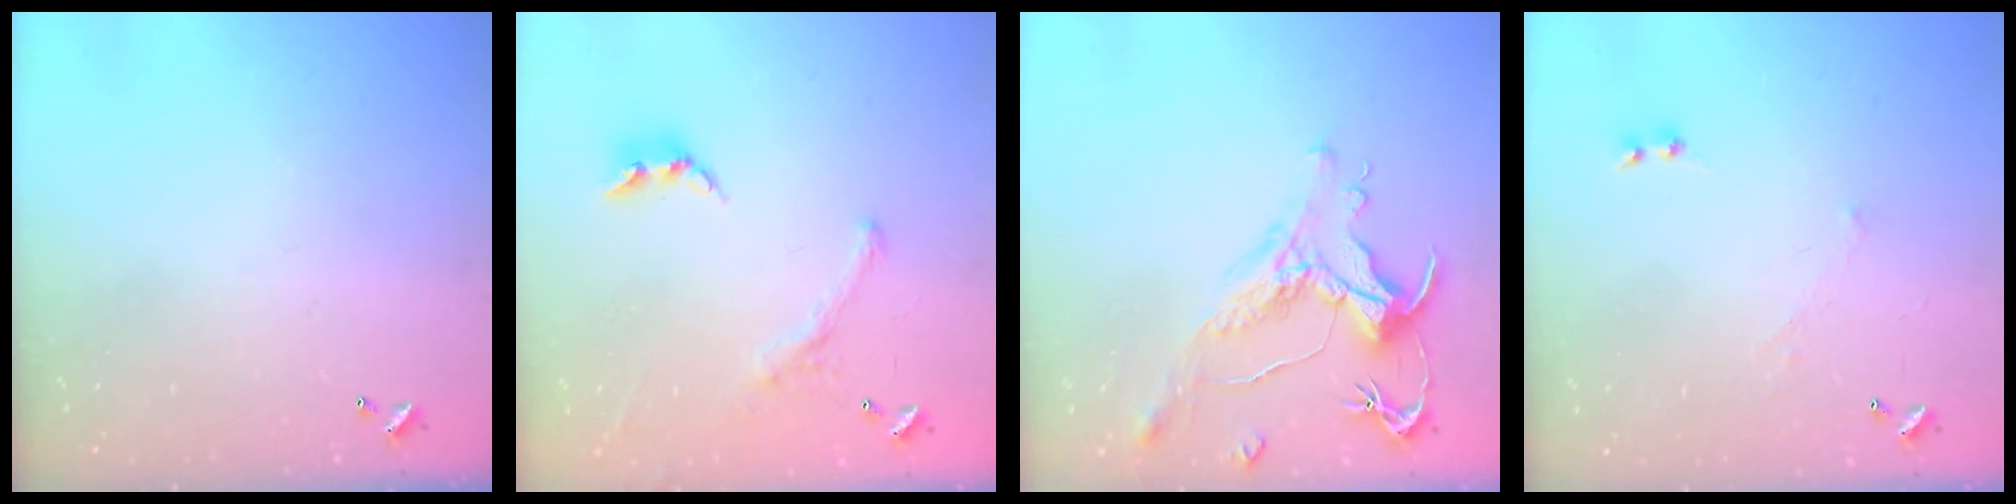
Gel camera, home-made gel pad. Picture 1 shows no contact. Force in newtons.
{"total": 1.2, "press": 0.5, "slide": 1.1}
{"total": 1.7, "press": 1.1, "slide": 1.3}
{"total": 0.9, "press": 0.3, "slide": 0.8}